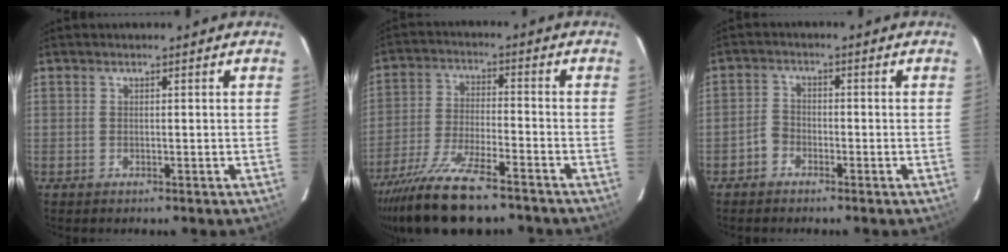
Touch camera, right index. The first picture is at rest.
{"total": 16.5, "force": [-12.9, 3.9, 9.5], "torque": [-0.201, -0.039, -0.230]}
{"total": 2.8, "force": [-1.9, 1.9, 0.6], "torque": [-0.012, 0.009, -0.035]}